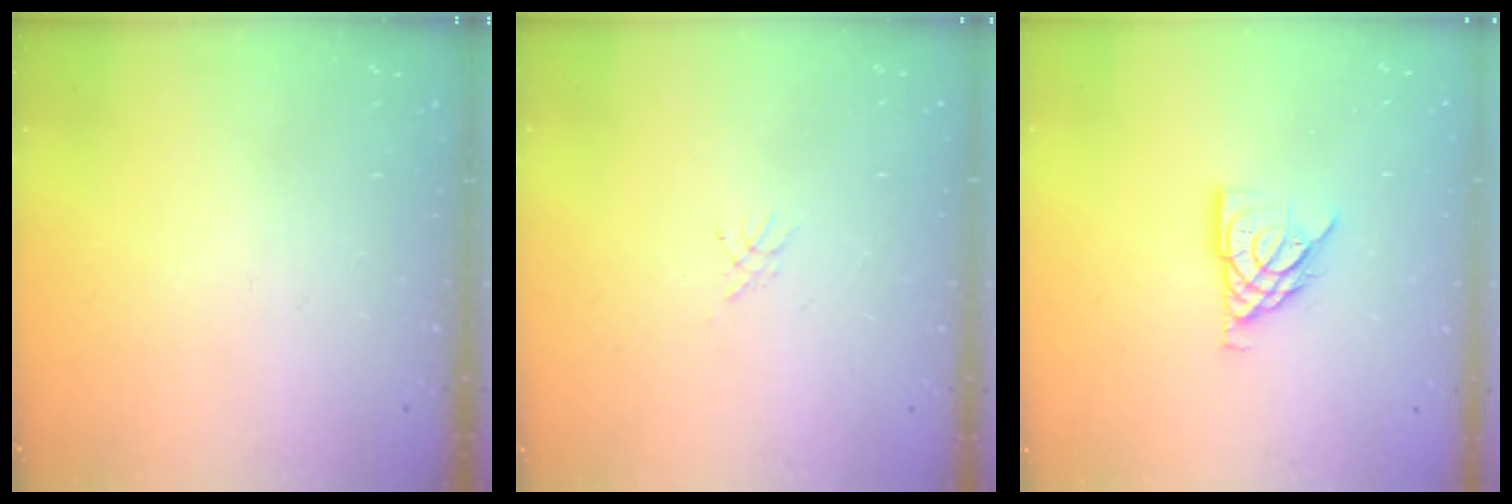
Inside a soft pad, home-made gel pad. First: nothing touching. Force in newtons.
{"total": 2.3, "press": 2.2, "slide": 0.3}
{"total": 9.6, "press": 9.6, "slide": 0.4}